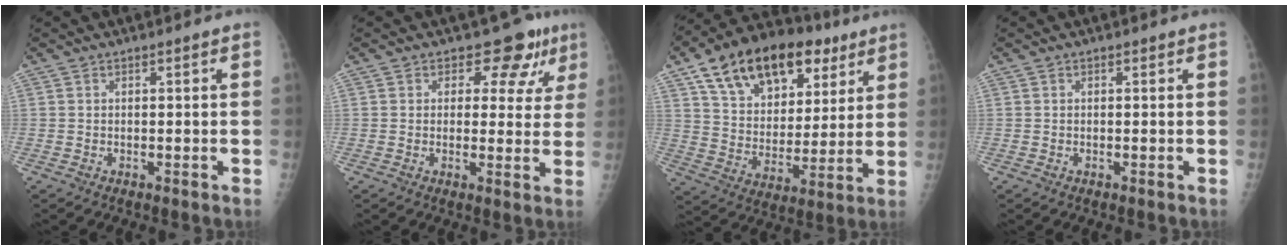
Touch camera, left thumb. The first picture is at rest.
{"total": 7.7, "force": [4.7, 5.2, 3.2], "torque": [0.003, -0.019, 0.045]}
{"total": 24.0, "force": [12.8, 14.2, 14.5], "torque": [-0.204, -0.009, 0.212]}
{"total": 0.0}